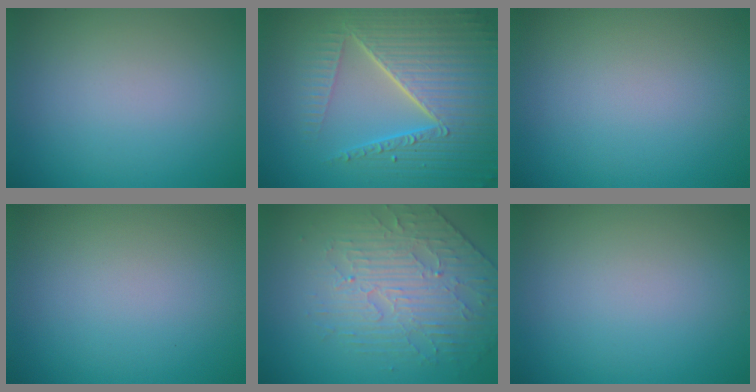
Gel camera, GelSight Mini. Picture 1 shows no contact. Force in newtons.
{"total": 8.6, "press": 6.0, "slide": 6.2}
{"total": 0.0}
{"total": 0.0}
{"total": 3.9, "press": 3.8, "slide": 0.8}
{"total": 0.0}